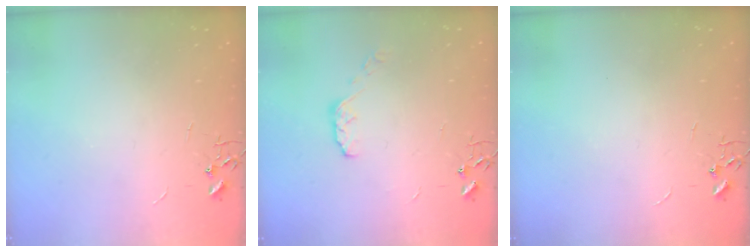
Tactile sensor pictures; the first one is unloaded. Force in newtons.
{"total": 5.2, "press": 5.2, "slide": 0.4}
{"total": 0.0}